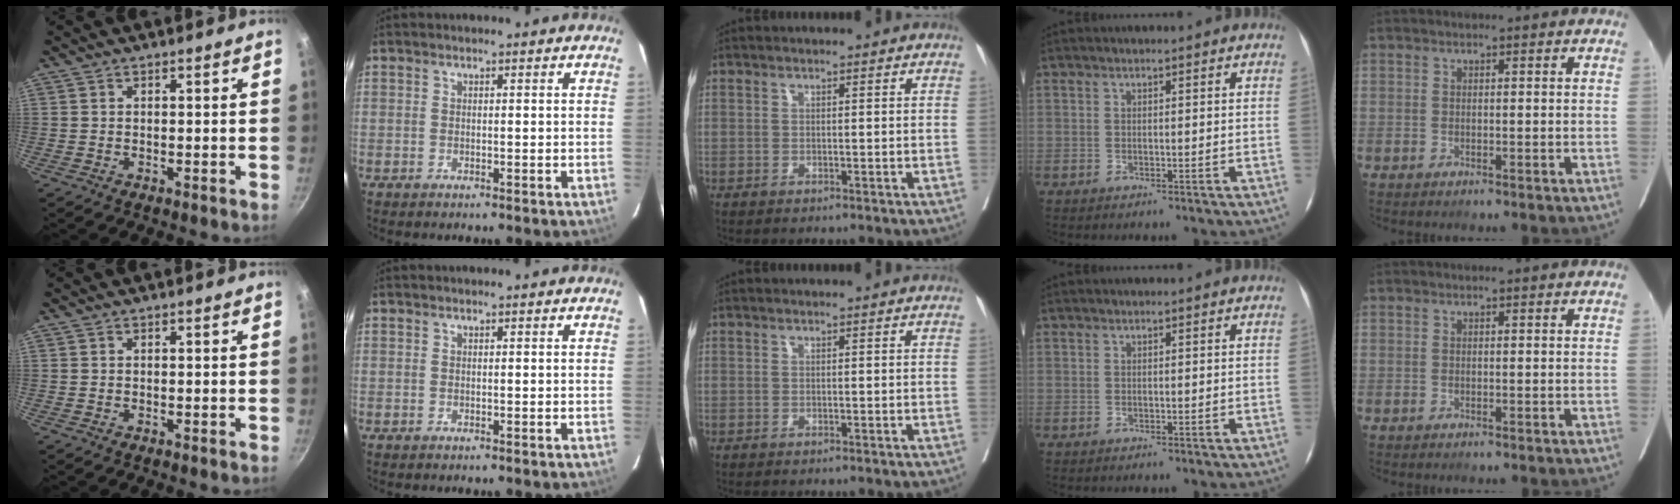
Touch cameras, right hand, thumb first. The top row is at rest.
{}